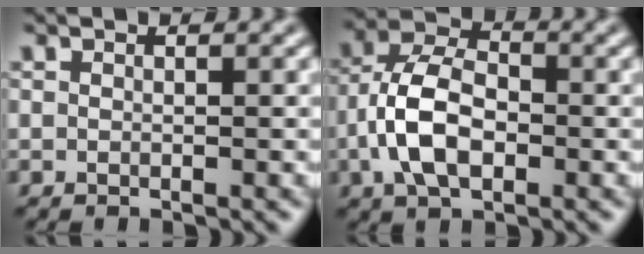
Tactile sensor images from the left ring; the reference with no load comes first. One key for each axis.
{"total": 6.2, "fx": -1.4, "fy": 3.6, "fz": 4.8, "tx": -0.099, "ty": 0.007, "tz": -0.033}